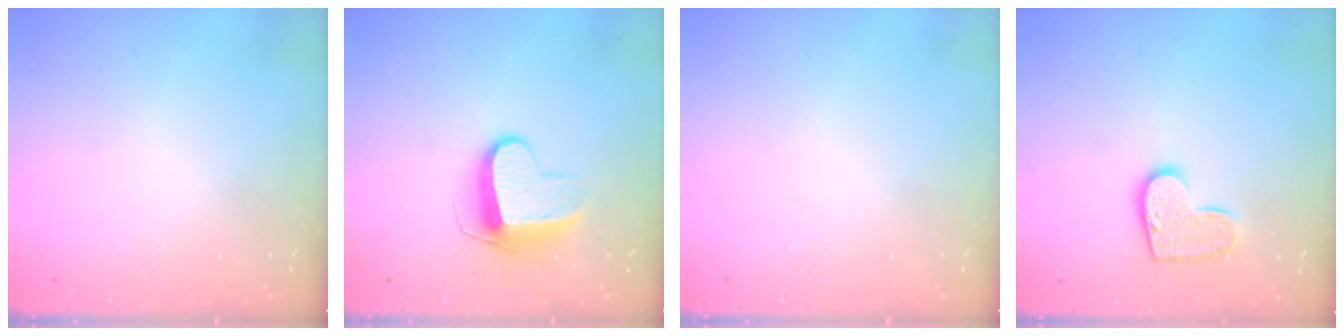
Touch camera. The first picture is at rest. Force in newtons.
{"total": 9.5, "press": 9.5, "slide": 0.2}
{"total": 0.0}
{"total": 10.2, "press": 10.2, "slide": 0.2}